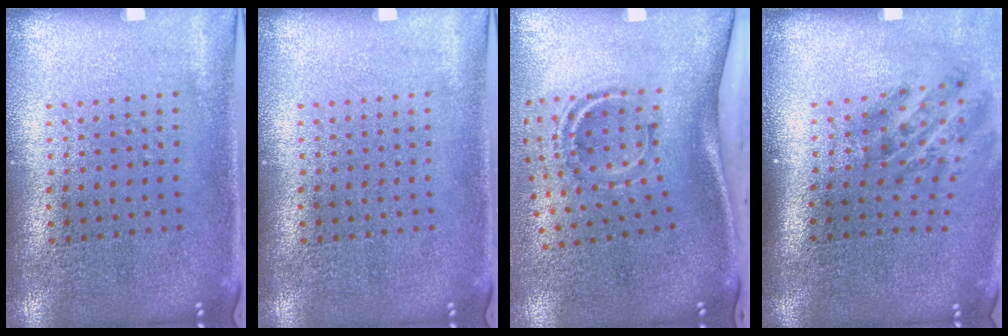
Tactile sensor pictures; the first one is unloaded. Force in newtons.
{"total": 0.0}
{"total": 2.2, "press": 1.2, "slide": 1.8}
{"total": 1.9, "press": 1.2, "slide": 1.5}